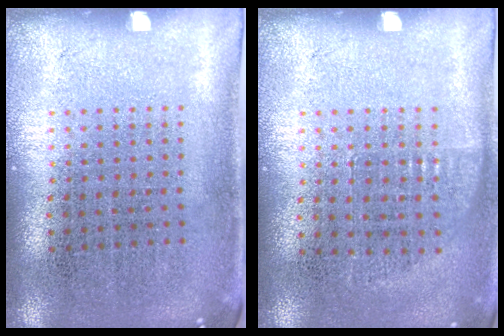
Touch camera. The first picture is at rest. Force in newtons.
{"total": 0.7, "press": 0.6, "slide": 0.3}